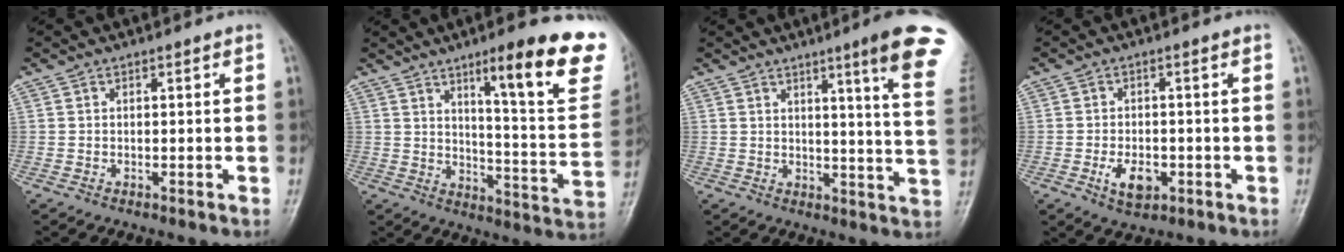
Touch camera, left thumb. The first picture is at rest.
{"total": 21.2, "force": [12.1, 3.6, 17.0], "torque": [-0.192, -0.059, 0.170]}
{"total": 14.4, "force": [8.5, 0.4, 11.7], "torque": [-0.132, -0.047, 0.090]}
{"total": 5.0, "force": [-1.6, 2.9, 3.6], "torque": [-0.057, 0.001, -0.022]}